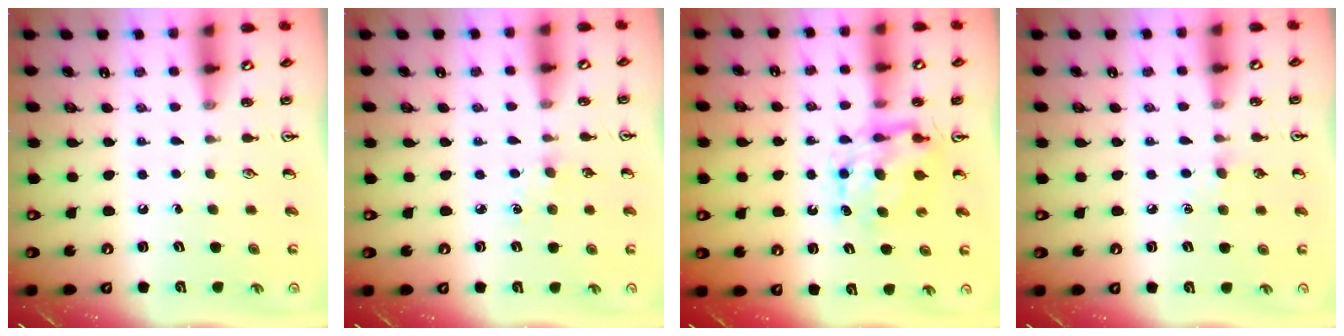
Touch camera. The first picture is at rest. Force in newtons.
{"total": 2.8, "press": 2.8, "slide": 0.4}
{"total": 8.2, "press": 8.2, "slide": 0.8}
{"total": 5.2, "press": 5.1, "slide": 0.8}